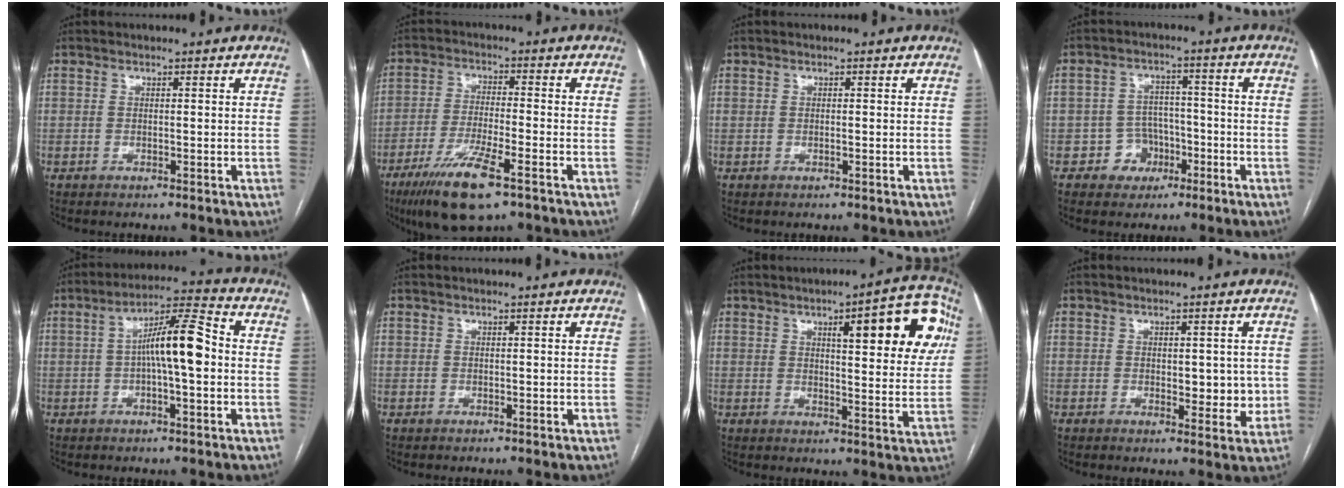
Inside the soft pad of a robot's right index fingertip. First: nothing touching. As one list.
[{"total": 10.9, "force": [-6.6, 1.6, 8.6], "torque": [-0.166, -0.026, -0.113]}, {"total": 0.0}, {"total": 5.3, "force": [-2.3, 4.7, 0.8], "torque": [-0.001, 0.018, -0.031]}, {"total": 10.1, "force": [0.1, 1.7, 9.9], "torque": [-0.175, 0.026, -0.005]}, {"total": 0.0}, {"total": 14.7, "force": [6.0, 3.3, 12.9], "torque": [-0.150, 0.014, 0.072]}, {"total": 4.7, "force": [0.2, 2.6, 3.9], "torque": [-0.041, -0.001, 0.008]}]